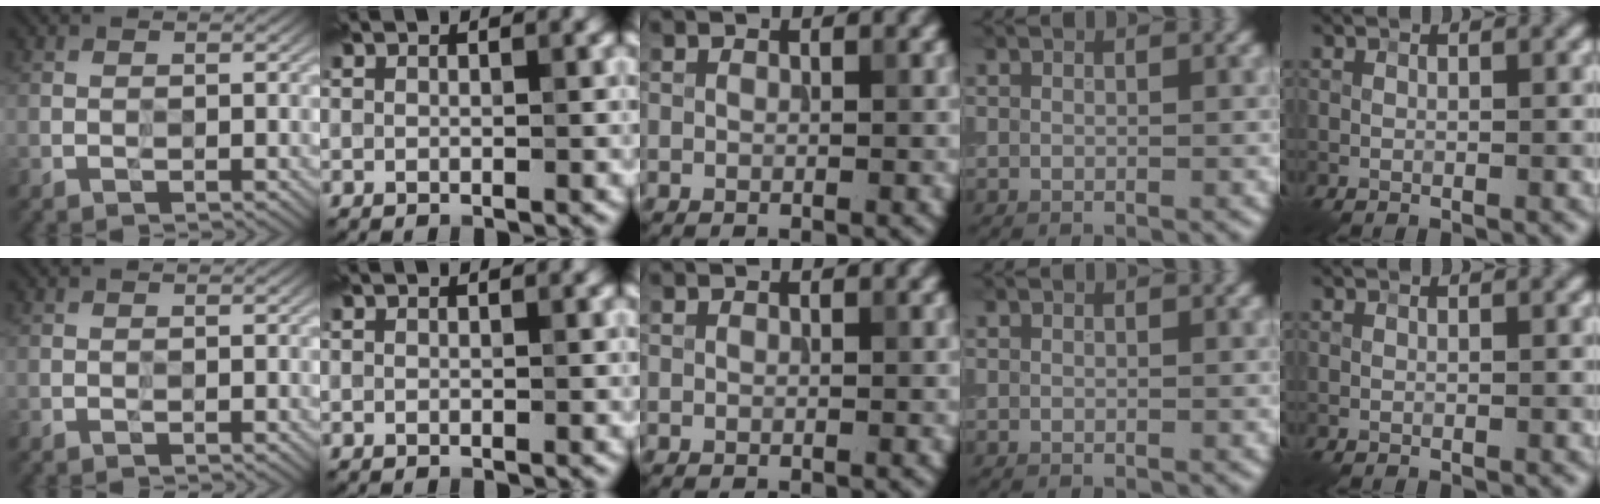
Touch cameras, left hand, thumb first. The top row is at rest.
{}